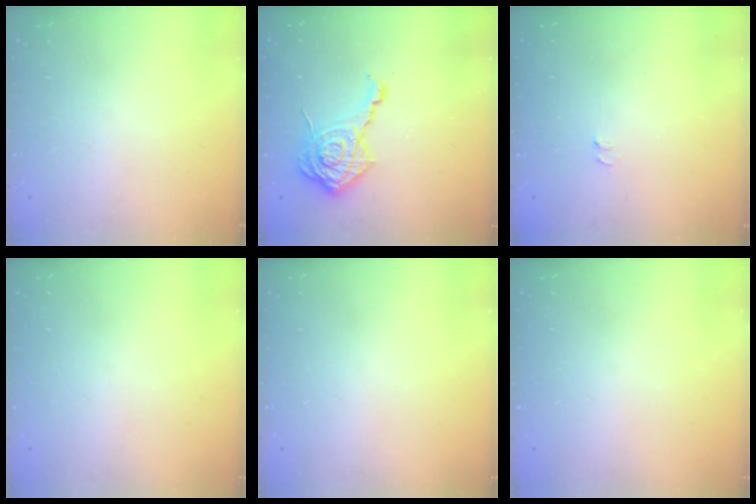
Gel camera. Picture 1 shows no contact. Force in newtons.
{"total": 14.4, "press": 14.4, "slide": 0.9}
{"total": 3.3, "press": 3.2, "slide": 0.7}
{"total": 0.0}
{"total": 0.0}
{"total": 0.0}